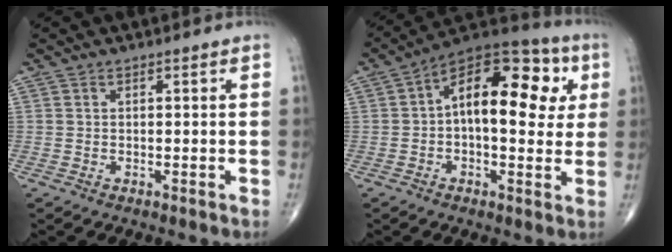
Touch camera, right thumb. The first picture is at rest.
{"total": 18.8, "force": [3.1, 9.7, 15.8], "torque": [-0.202, 0.030, 0.032]}